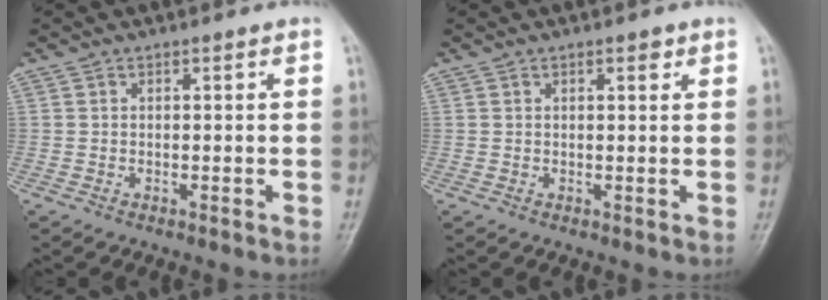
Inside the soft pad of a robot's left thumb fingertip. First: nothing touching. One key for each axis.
{"total": 1.5, "fx": 0.9, "fy": 0.5, "fz": 1.1, "tx": -0.012, "ty": -0.002, "tz": 0.011}